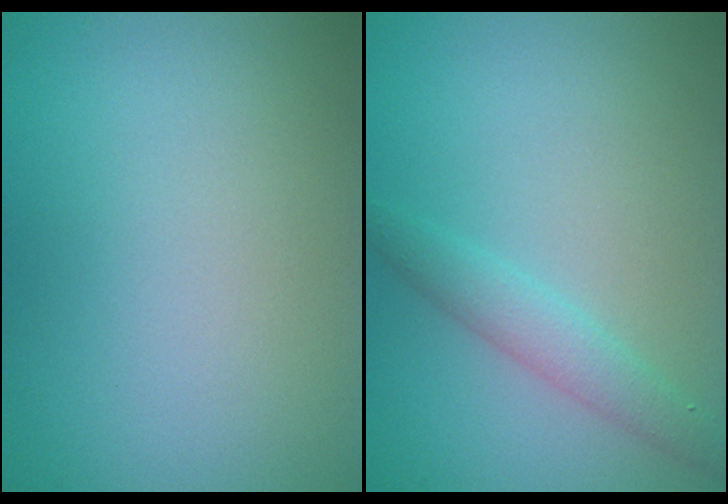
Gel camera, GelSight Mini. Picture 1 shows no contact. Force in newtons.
{"total": 2.2, "press": 2.2, "slide": 0.1}